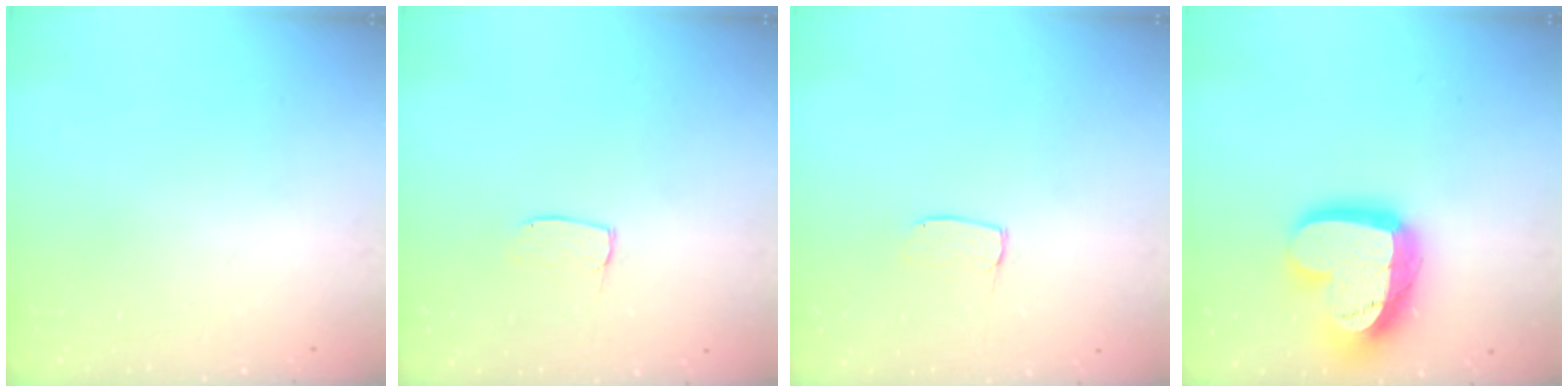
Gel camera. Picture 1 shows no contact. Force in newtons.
{"total": 4.9, "press": 4.8, "slide": 0.4}
{"total": 4.9, "press": 4.8, "slide": 0.4}
{"total": 19.9, "press": 19.9, "slide": 1.5}